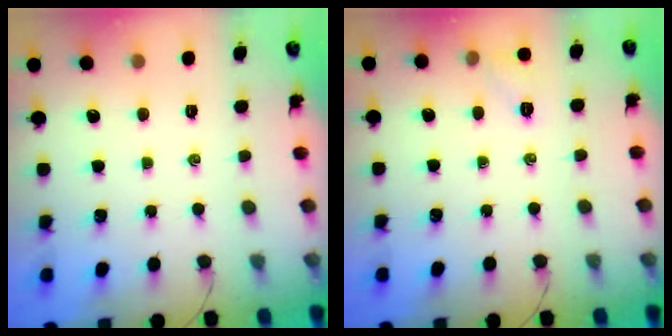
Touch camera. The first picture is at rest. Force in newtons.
{"total": 5.9, "press": 5.7, "slide": 1.7}